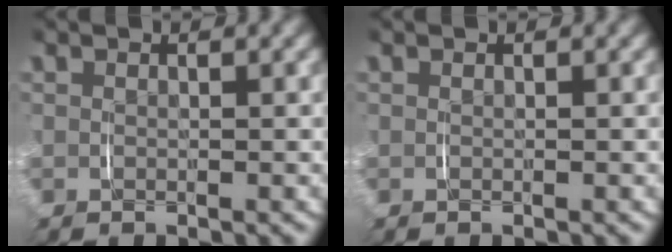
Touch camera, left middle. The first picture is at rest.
{"total": 0.0}